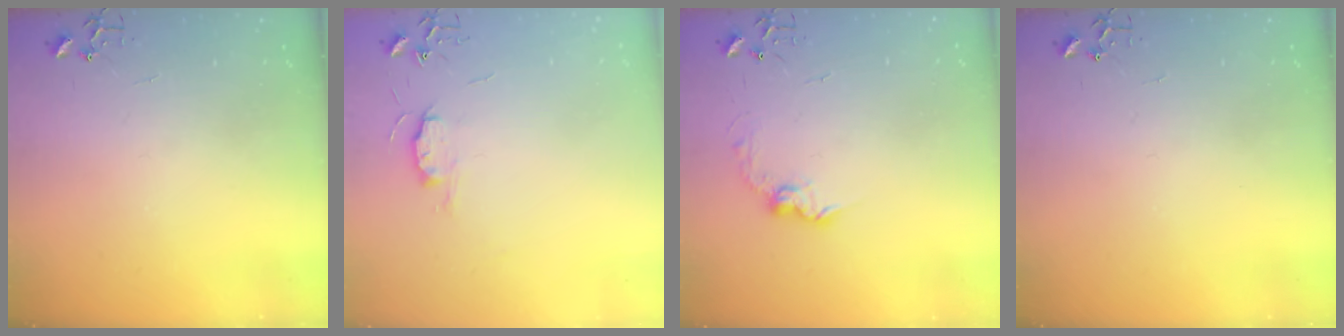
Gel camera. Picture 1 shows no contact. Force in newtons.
{"total": 6.4, "press": 6.4, "slide": 0.8}
{"total": 8.5, "press": 8.5, "slide": 0.4}
{"total": 0.0}